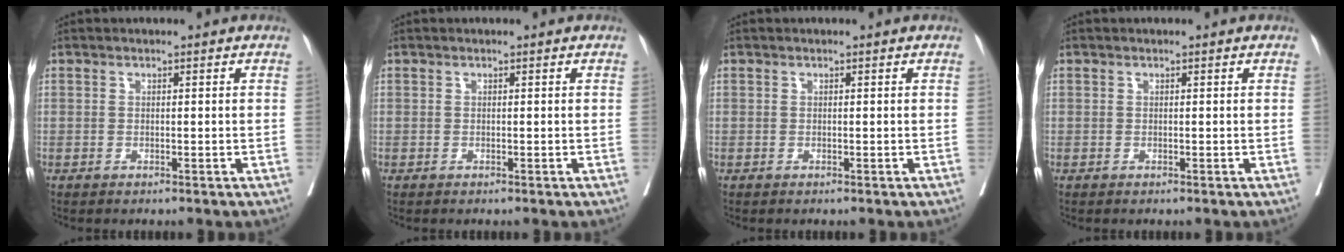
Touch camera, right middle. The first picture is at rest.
{"total": 0.0}
{"total": 0.0}
{"total": 0.0}